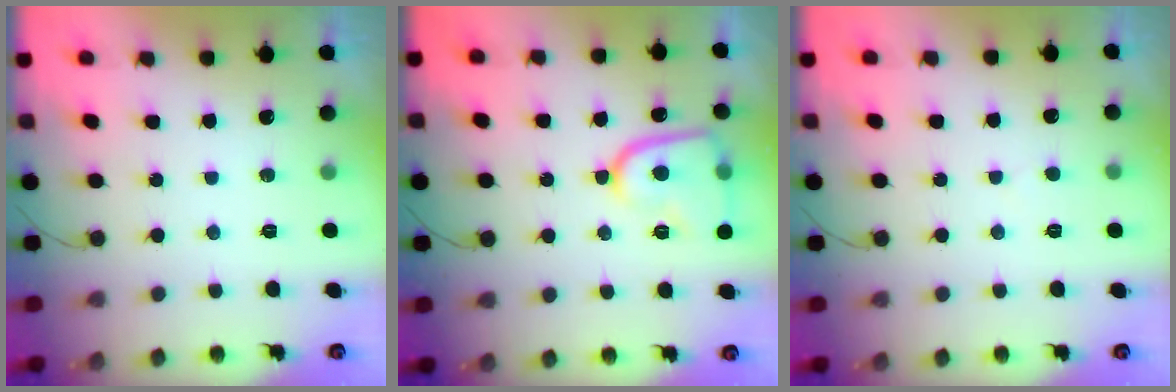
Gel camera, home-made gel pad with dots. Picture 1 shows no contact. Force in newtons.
{"total": 13.3, "press": 13.3, "slide": 1.3}
{"total": 2.1, "press": 2.1, "slide": 0.1}